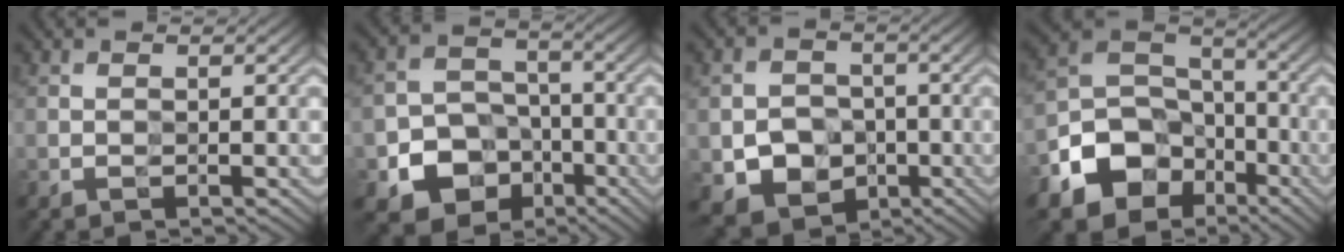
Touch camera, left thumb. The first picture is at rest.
{"total": 11.1, "force": [-5.2, 8.8, 4.3], "torque": [-0.090, -0.031, -0.109]}
{"total": 7.5, "force": [-2.5, 6.1, 3.6], "torque": [-0.081, -0.018, -0.050]}
{"total": 13.7, "force": [-7.0, 10.1, 5.9], "torque": [-0.152, -0.023, -0.129]}